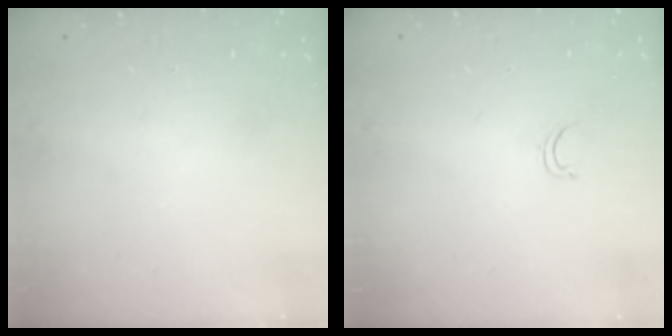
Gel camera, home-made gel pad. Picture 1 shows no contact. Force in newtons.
{"total": 2.6, "press": 2.5, "slide": 0.4}